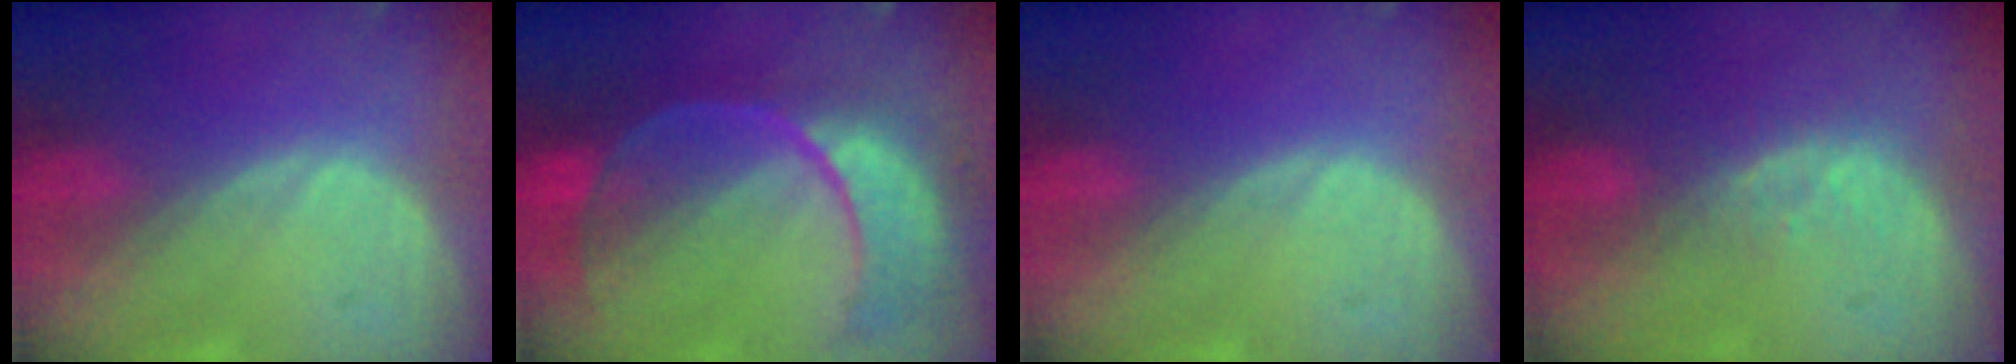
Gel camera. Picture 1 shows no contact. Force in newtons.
{"total": 10.9, "press": 9.2, "slide": 5.9}
{"total": 0.0}
{"total": 3.5, "press": 3.0, "slide": 1.7}